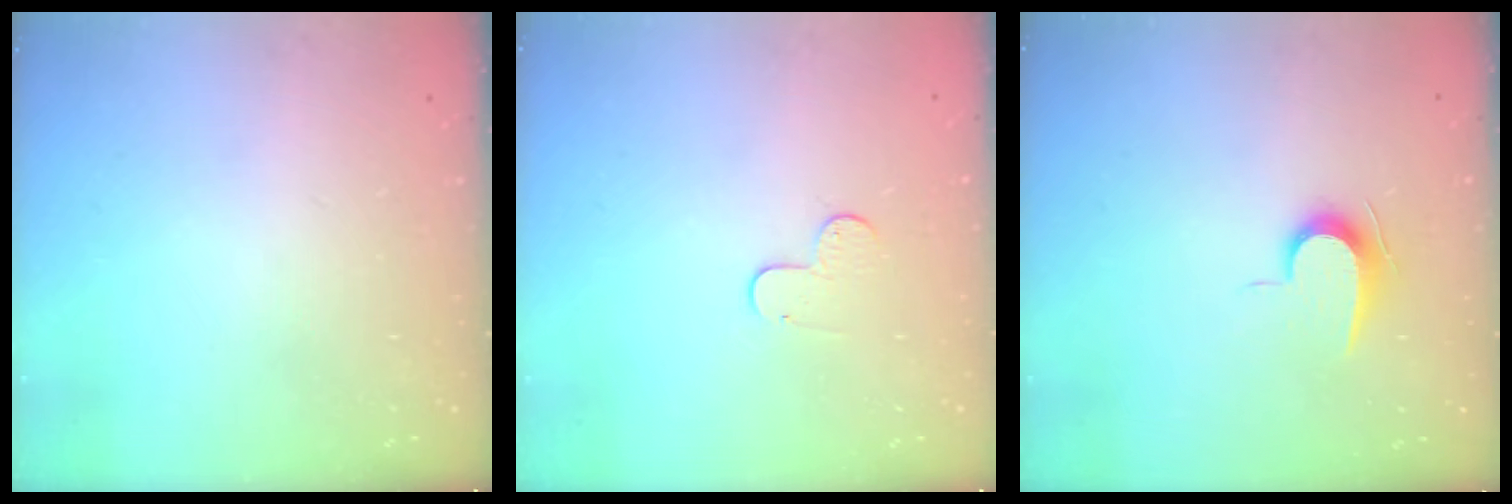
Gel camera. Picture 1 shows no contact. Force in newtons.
{"total": 5.5, "press": 5.5, "slide": 0.5}
{"total": 7.2, "press": 7.2, "slide": 0.7}